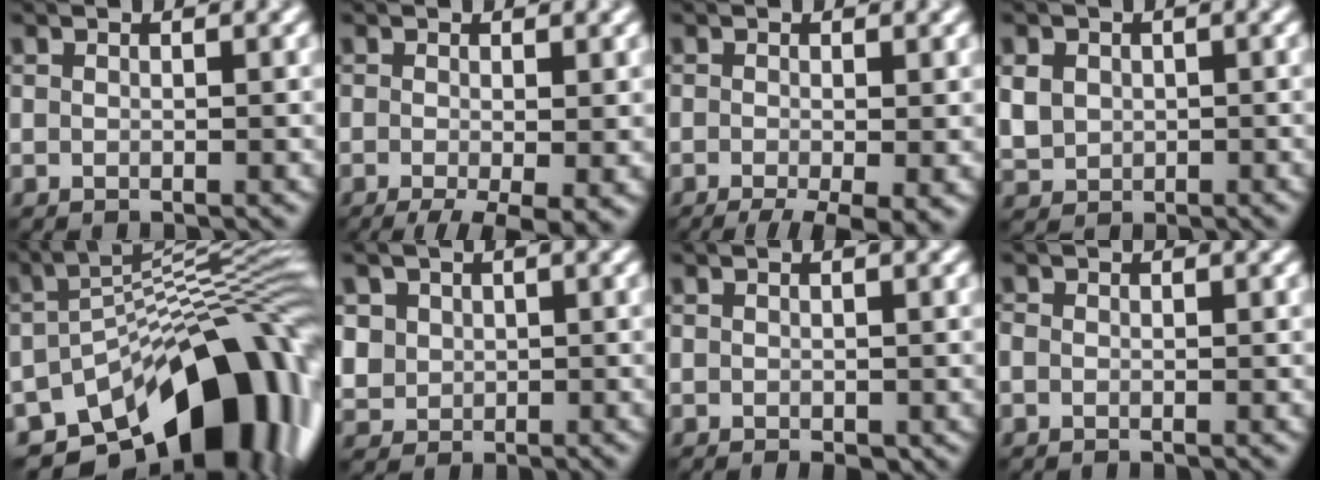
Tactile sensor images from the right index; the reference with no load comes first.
{"total": 5.2, "force": [-2.2, 1.5, 4.5], "torque": [-0.071, -0.011, -0.031]}
{"total": 5.4, "force": [-2.8, 1.3, 4.3], "torque": [-0.062, -0.008, -0.041]}
{"total": 2.9, "force": [0.3, 2.6, 1.3], "torque": [-0.035, -0.001, 0.009]}
{"total": 15.8, "force": [-8.7, 7.8, 10.6], "torque": [-0.142, 0.000, -0.141]}
{"total": 3.6, "force": [1.1, 3.3, 1.0], "torque": [-0.031, 0.011, 0.026]}
{"total": 0.9, "force": [-0.4, 0.5, 0.7], "torque": [-0.009, -0.005, -0.005]}
{"total": 0.6, "force": [-0.3, 0.4, 0.2], "torque": [-0.004, -0.003, -0.006]}